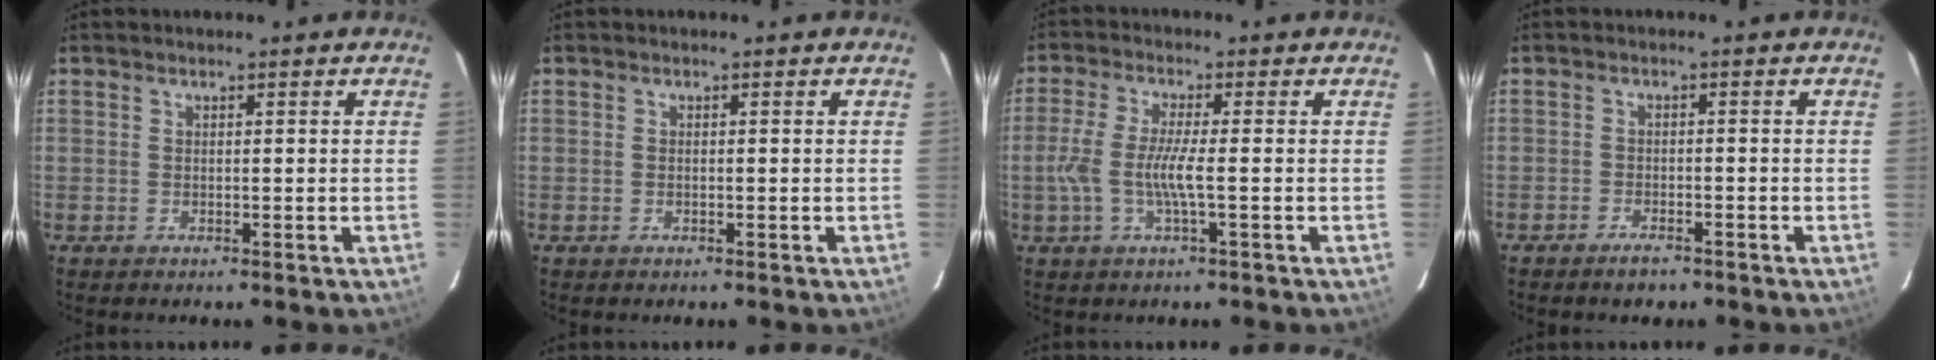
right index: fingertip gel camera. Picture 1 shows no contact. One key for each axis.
{"total": 0.0}
{"total": 6.7, "fx": -1.4, "fy": 0.5, "fz": 6.6, "tx": -0.140, "ty": -0.003, "tz": -0.028}
{"total": 3.0, "fx": -2.4, "fy": 1.3, "fz": 1.2, "tx": -0.032, "ty": 0.002, "tz": -0.042}